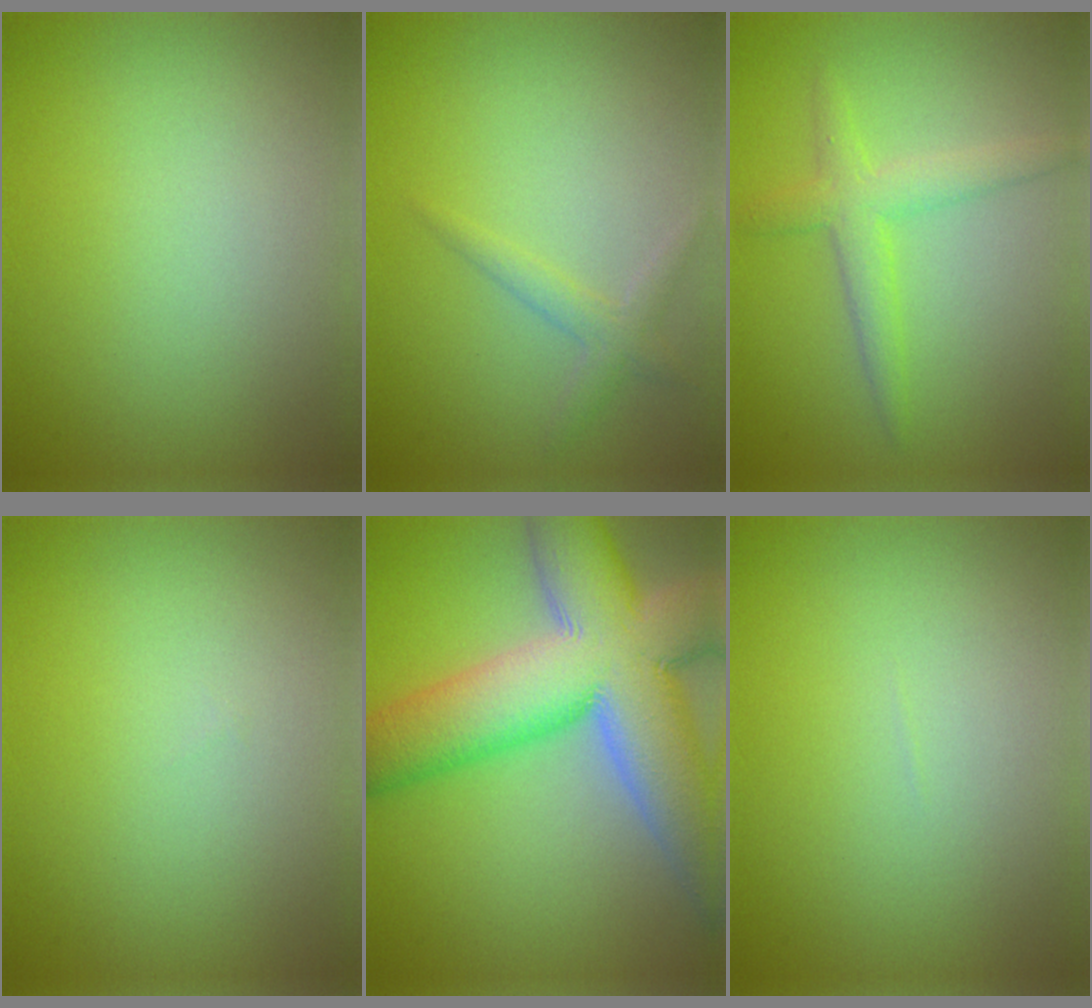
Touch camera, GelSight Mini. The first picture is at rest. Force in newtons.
{"total": 1.6, "press": 1.6, "slide": 0.0}
{"total": 2.9, "press": 2.9, "slide": 0.1}
{"total": 0.0}
{"total": 15.2, "press": 15.1, "slide": 1.1}
{"total": 0.0}